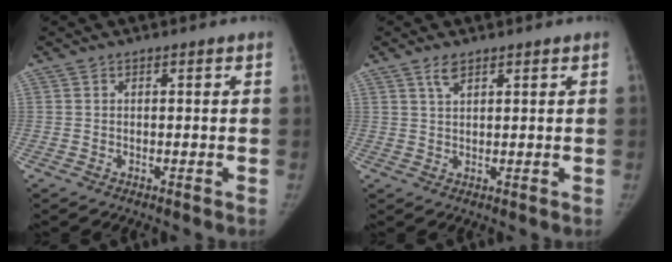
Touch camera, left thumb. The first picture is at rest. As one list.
[{"total": 2.3, "force": [1.6, 0.8, 1.4], "torque": [-0.028, -0.003, 0.036]}]